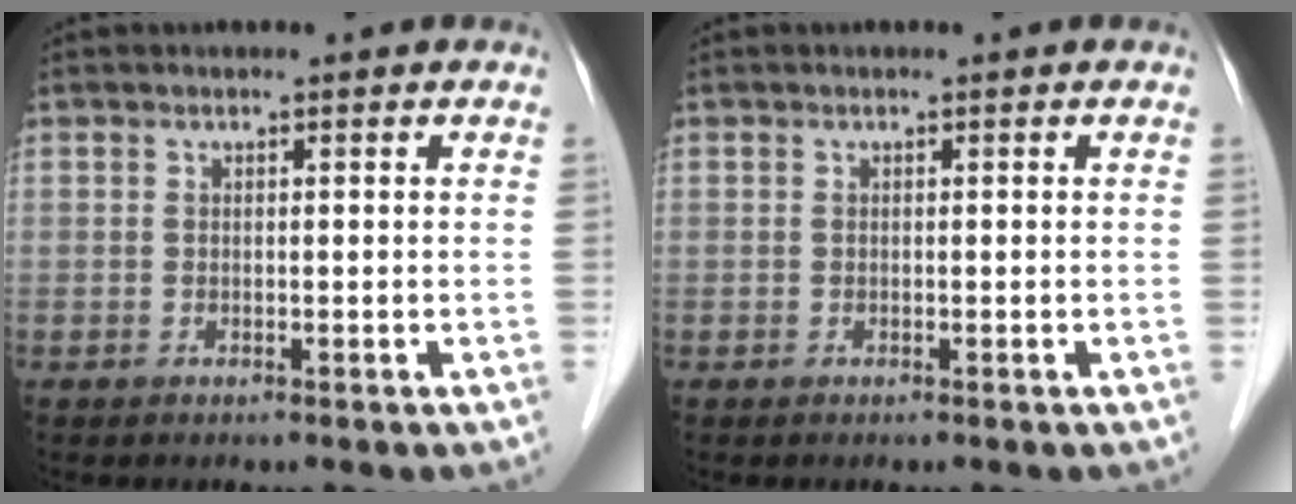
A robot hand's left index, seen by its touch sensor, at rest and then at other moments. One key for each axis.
{"total": 0.0}